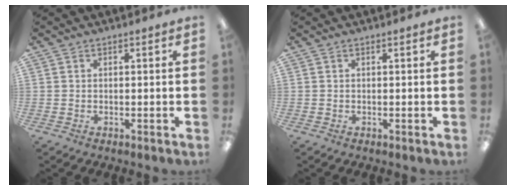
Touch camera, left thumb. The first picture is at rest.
{"total": 0.0}